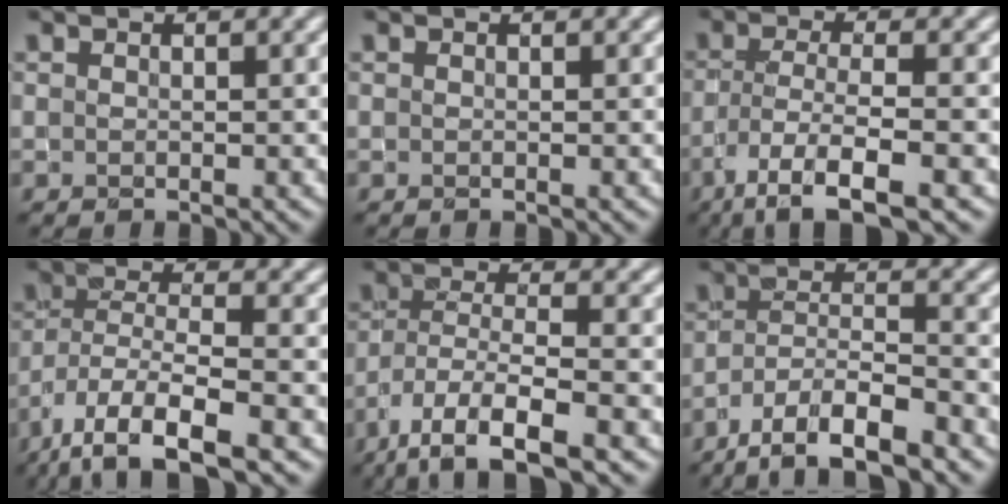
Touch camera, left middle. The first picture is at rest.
{"total": 0.0}
{"total": 6.2, "force": [-3.7, 1.3, 4.8], "torque": [-0.089, -0.005, -0.071]}
{"total": 8.8, "force": [-5.7, 2.7, 6.1], "torque": [-0.117, -0.009, -0.107]}
{"total": 7.8, "force": [-5.1, 2.2, 5.5], "torque": [-0.101, -0.007, -0.096]}
{"total": 7.5, "force": [-5.7, 2.0, 4.5], "torque": [-0.075, 0.000, -0.103]}